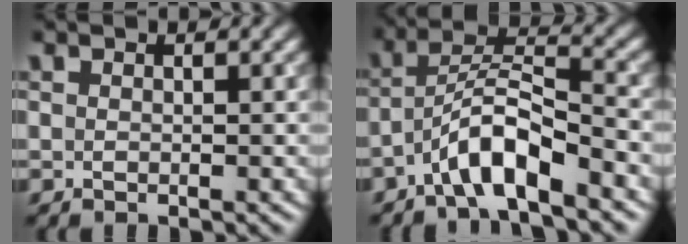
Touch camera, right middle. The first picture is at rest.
{"total": 5.4, "force": [-3.4, 1.2, 4.0], "torque": [-0.071, 0.017, -0.066]}